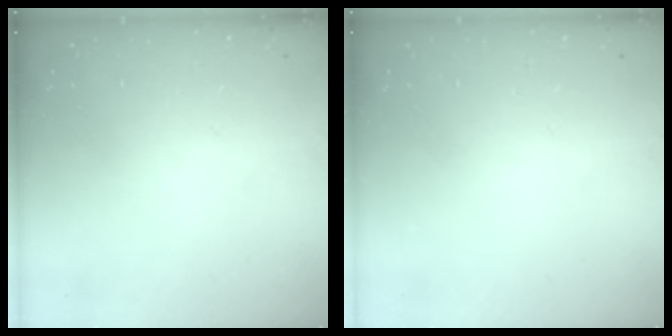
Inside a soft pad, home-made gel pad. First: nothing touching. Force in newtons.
{"total": 0.0}